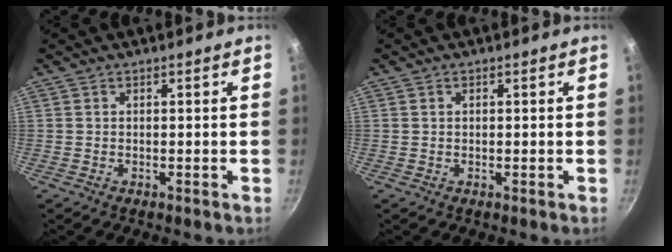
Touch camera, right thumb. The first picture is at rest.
{"total": 0.6, "force": [0.3, 0.5, 0.3], "torque": [-0.005, 0.003, 0.006]}